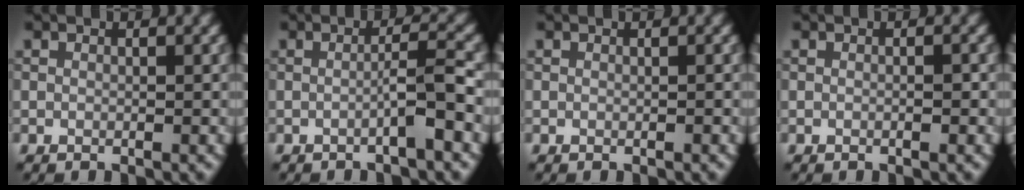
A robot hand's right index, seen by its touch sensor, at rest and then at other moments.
{"total": 2.6, "force": [-1.0, 0.1, 2.4], "torque": [-0.038, 0.015, -0.025]}
{"total": 0.0}
{"total": 0.7, "force": [-0.2, 0.0, 0.7], "torque": [-0.013, 0.002, -0.004]}